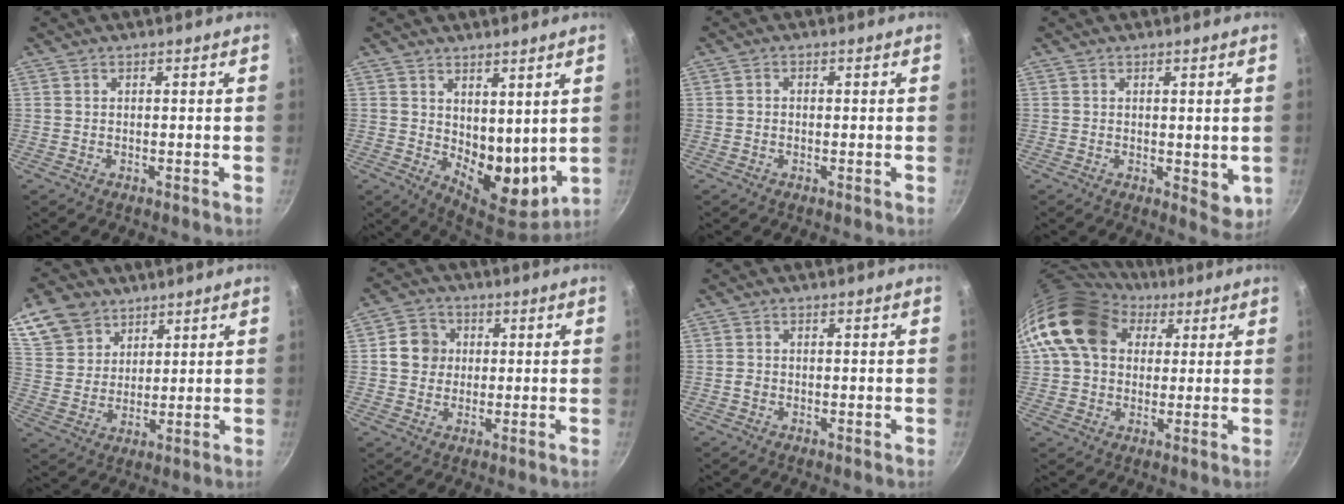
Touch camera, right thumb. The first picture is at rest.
{"total": 10.8, "force": [3.2, 6.5, 8.0], "torque": [-0.080, -0.048, 0.062]}
{"total": 1.0, "force": [-0.2, 0.8, 0.5], "torque": [-0.010, 0.005, -0.005]}
{"total": 4.1, "force": [0.3, 2.3, 3.4], "torque": [-0.042, -0.013, 0.007]}
{"total": 10.5, "force": [6.5, 7.5, 3.5], "torque": [-0.044, -0.015, 0.127]}
{"total": 6.3, "force": [0.8, 5.8, 2.3], "torque": [-0.008, 0.007, 0.003]}
{"total": 1.2, "force": [-0.3, 1.0, 0.6], "torque": [-0.010, 0.005, -0.006]}
{"total": 16.5, "force": [5.9, 12.5, 9.0], "torque": [-0.145, 0.010, 0.094]}